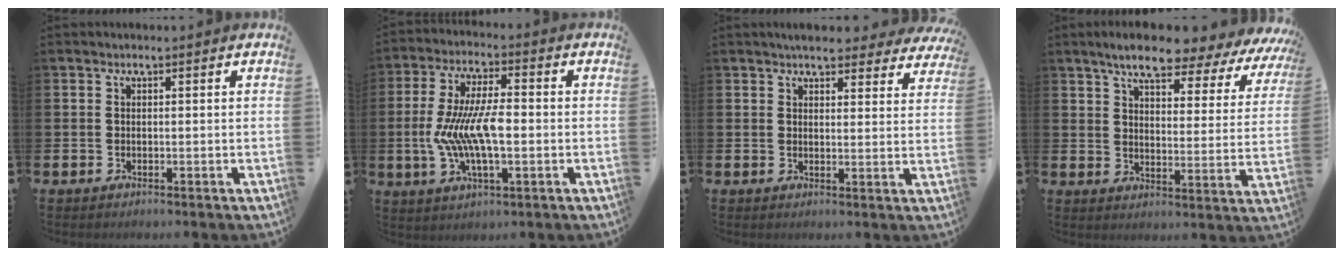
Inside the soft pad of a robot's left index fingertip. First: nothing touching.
{"total": 9.0, "force": [-1.2, 3.3, 8.3], "torque": [-0.180, -0.005, -0.024]}
{"total": 4.9, "force": [4.6, 1.3, 1.2], "torque": [-0.022, -0.018, 0.082]}
{"total": 7.9, "force": [6.9, 1.4, 3.4], "torque": [-0.078, -0.052, 0.111]}